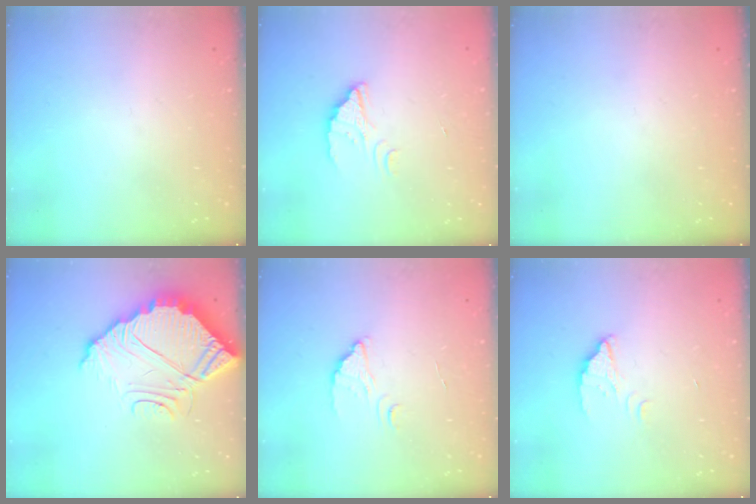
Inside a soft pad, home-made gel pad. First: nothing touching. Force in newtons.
{"total": 1.6, "press": 1.6, "slide": 0.0}
{"total": 0.0}
{"total": 9.5, "press": 9.5, "slide": 0.6}
{"total": 2.0, "press": 2.0, "slide": 0.1}
{"total": 2.1, "press": 2.1, "slide": 0.1}